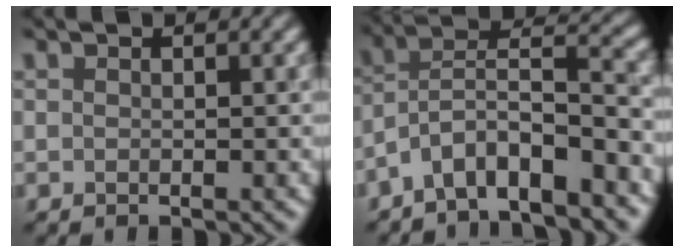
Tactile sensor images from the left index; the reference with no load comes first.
{"total": 7.4, "force": [-5.5, 1.8, 4.6], "torque": [-0.073, 0.013, -0.096]}